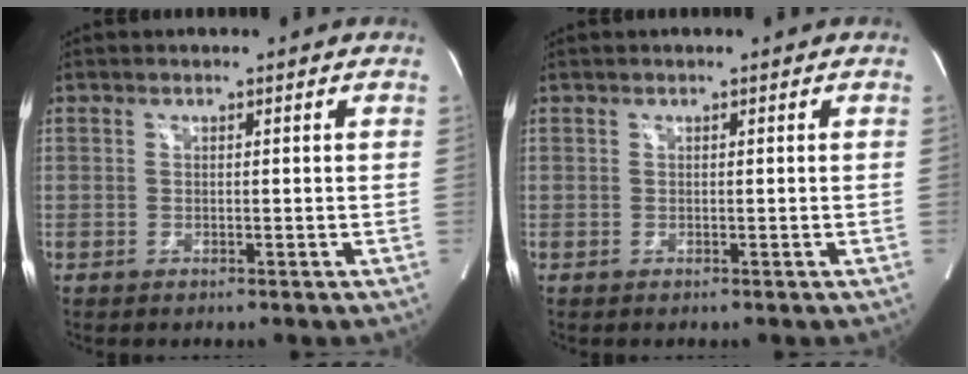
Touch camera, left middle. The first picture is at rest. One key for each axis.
{"total": 0.0}